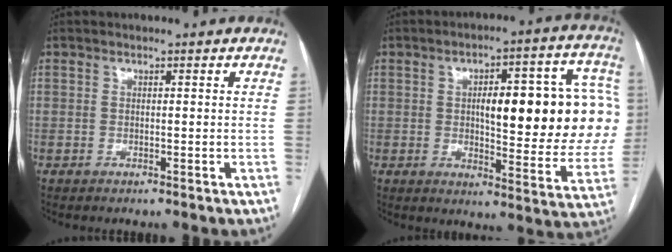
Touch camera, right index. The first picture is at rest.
{"total": 22.7, "force": [2.6, 6.2, 21.7], "torque": [-0.221, 0.038, 0.042]}